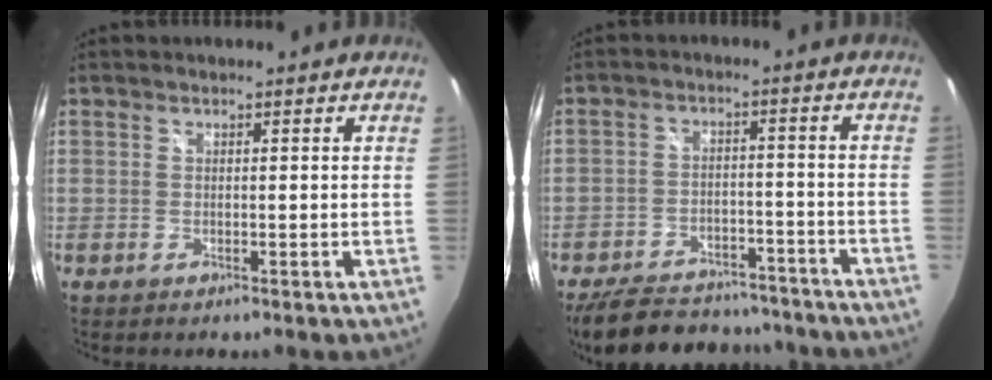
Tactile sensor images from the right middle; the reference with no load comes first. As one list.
[{"total": 19.4, "force": [-16.4, 7.4, 7.4], "torque": [-0.166, 0.019, -0.221]}]